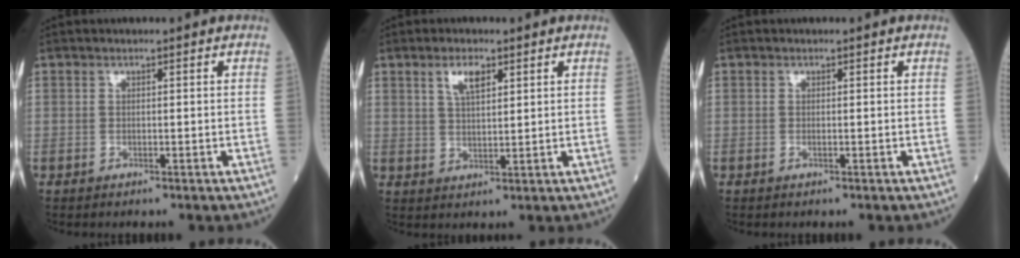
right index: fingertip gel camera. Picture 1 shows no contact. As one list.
[{"total": 4.0, "force": [2.1, 1.3, 3.1], "torque": [-0.062, 0.004, 0.041]}, {"total": 0.0}]